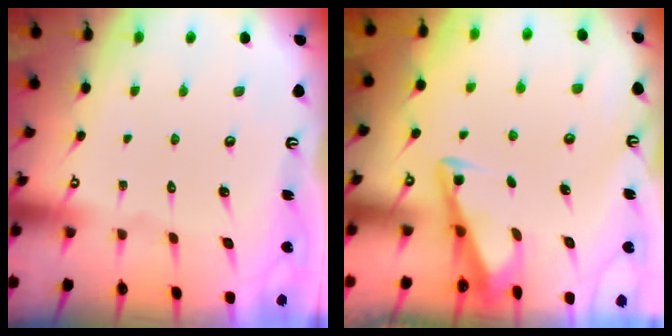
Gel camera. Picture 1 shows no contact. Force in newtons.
{"total": 3.4, "press": 3.4, "slide": 0.4}